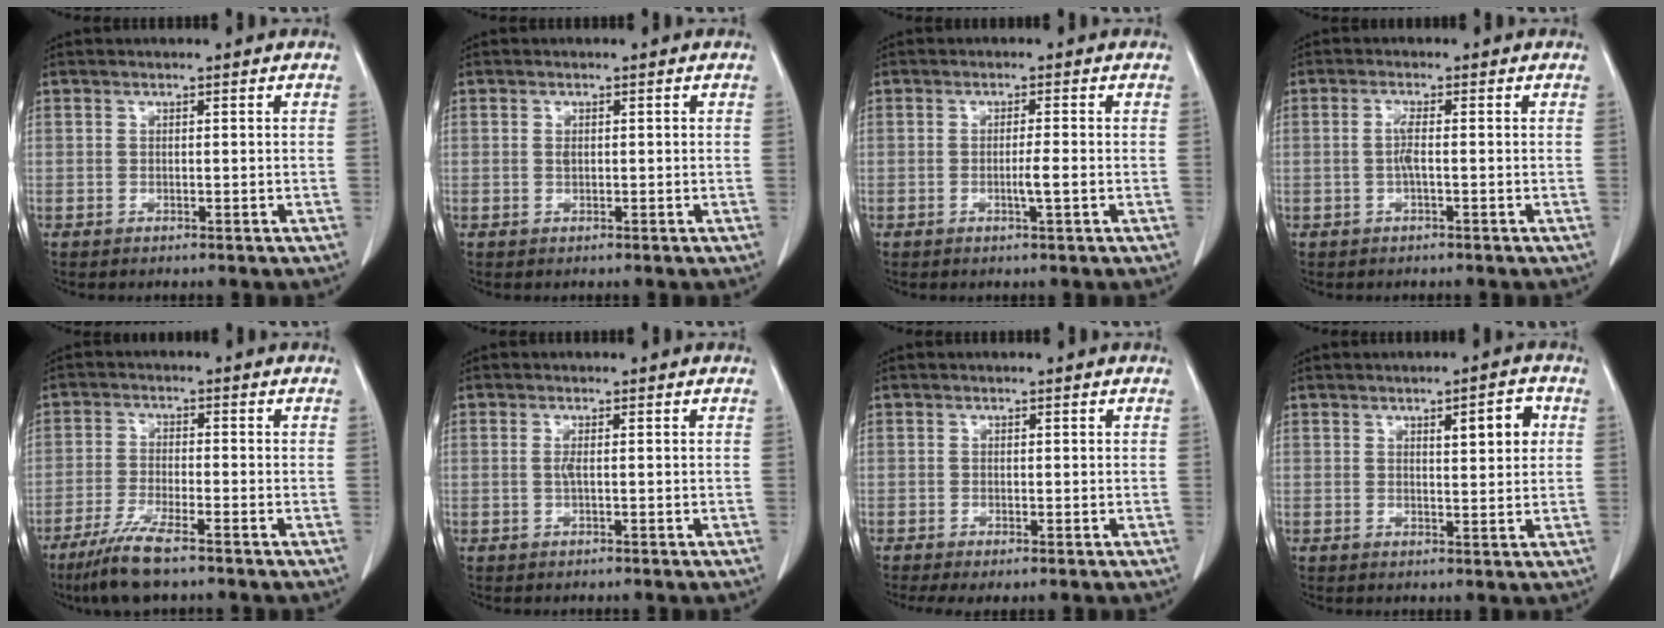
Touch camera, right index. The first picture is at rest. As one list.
[{"total": 0.8, "force": [0.1, 0.5, 0.7], "torque": [-0.015, 0.000, 0.002]}, {"total": 2.2, "force": [-0.6, -0.3, 2.2], "torque": [-0.037, -0.003, -0.008]}, {"total": 2.1, "force": [-0.3, 0.1, 2.1], "torque": [-0.044, 0.001, -0.006]}, {"total": 7.1, "force": [-5.1, 0.6, 4.9], "torque": [-0.103, -0.019, -0.094]}, {"total": 1.1, "force": [0.0, 0.0, 1.1], "torque": [-0.030, -0.002, -0.001]}, {"total": 1.8, "force": [-0.9, 0.6, 1.4], "torque": [-0.024, -0.005, -0.014]}, {"total": 4.7, "force": [1.6, 1.1, 4.3], "torque": [-0.061, 0.002, 0.025]}]